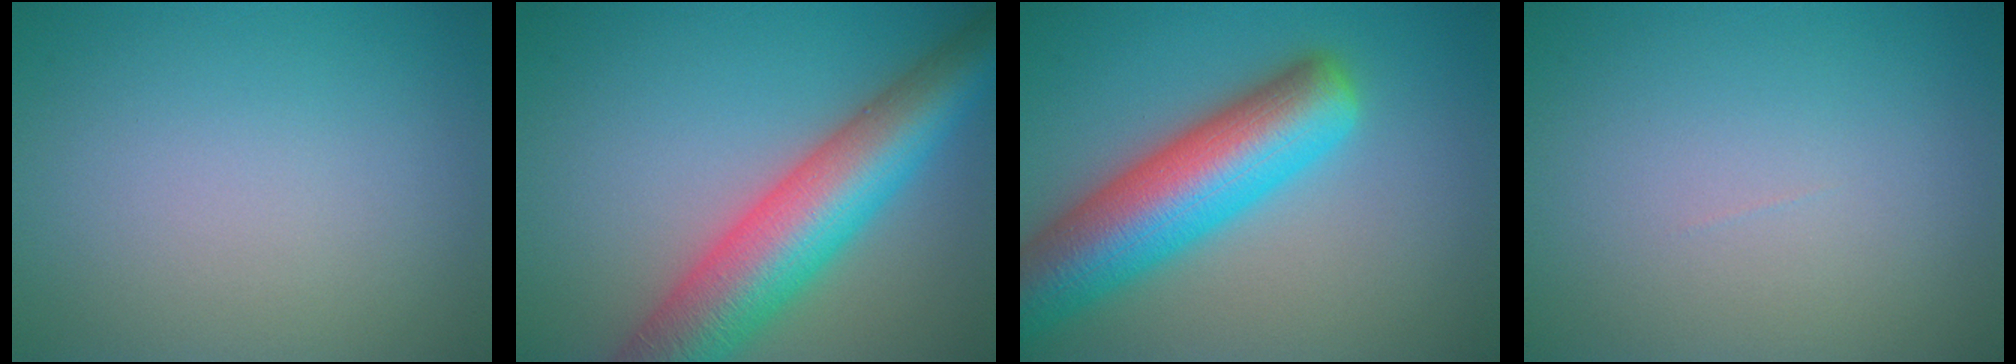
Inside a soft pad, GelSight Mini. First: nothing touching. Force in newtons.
{"total": 10.6, "press": 10.6, "slide": 0.3}
{"total": 10.3, "press": 10.3, "slide": 0.6}
{"total": 0.0}